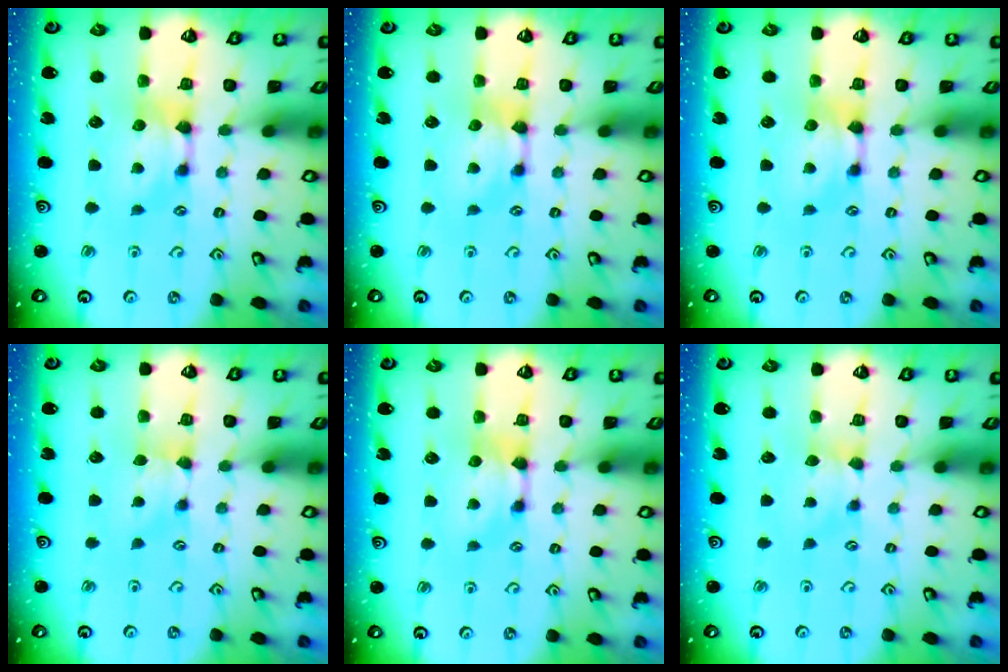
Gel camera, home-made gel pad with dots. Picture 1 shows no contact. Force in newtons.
{"total": 0.0}
{"total": 0.0}
{"total": 1.2, "press": 1.1, "slide": 0.4}
{"total": 0.0}
{"total": 1.7, "press": 1.6, "slide": 0.4}